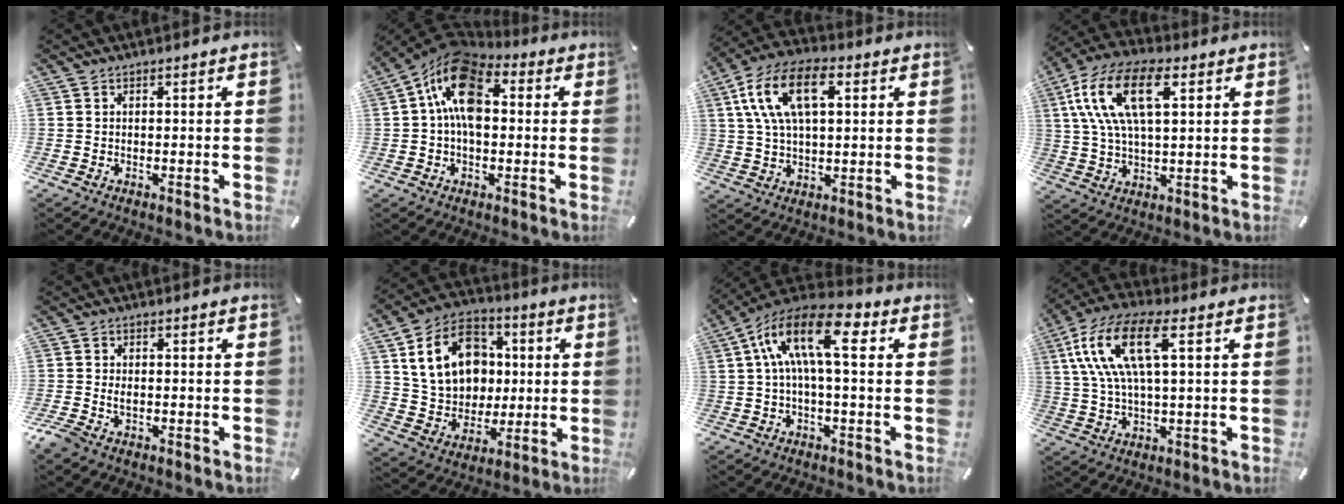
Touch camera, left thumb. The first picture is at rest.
{"total": 14.2, "force": [2.1, 8.8, 11.0], "torque": [-0.197, 0.002, 0.036]}
{"total": 14.6, "force": [4.9, 7.9, 11.3], "torque": [-0.239, 0.009, 0.084]}
{"total": 16.2, "force": [5.9, 8.0, 12.8], "torque": [-0.283, 0.009, 0.102]}
{"total": 2.7, "force": [-1.1, 1.7, 1.8], "torque": [-0.037, 0.003, -0.020]}
{"total": 17.5, "force": [3.2, 14.5, 9.2], "torque": [-0.167, 0.009, 0.066]}
{"total": 14.4, "force": [3.2, 5.9, 12.8], "torque": [-0.258, -0.015, 0.053]}
{"total": 14.2, "force": [4.9, 5.2, 12.3], "torque": [-0.264, 0.002, 0.085]}